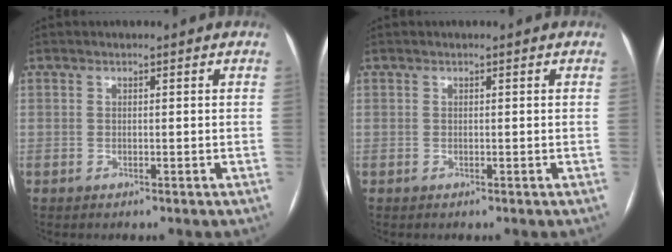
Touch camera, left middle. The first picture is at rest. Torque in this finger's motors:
{"motor_torque": [-0.01, 0.13, 0.08, 0.00]}